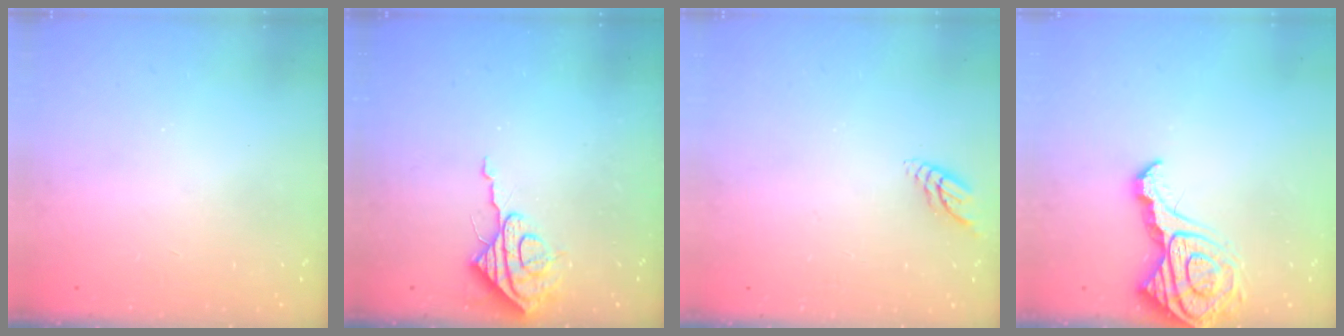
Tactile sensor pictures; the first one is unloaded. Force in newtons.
{"total": 8.2, "press": 8.1, "slide": 0.6}
{"total": 4.7, "press": 4.7, "slide": 0.5}
{"total": 13.5, "press": 13.4, "slide": 1.4}